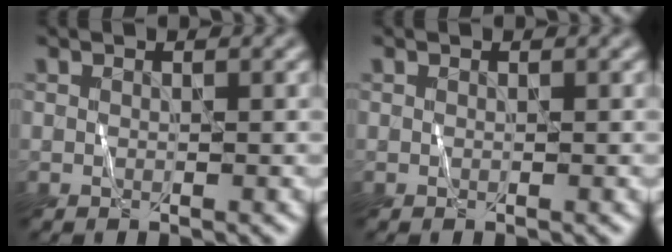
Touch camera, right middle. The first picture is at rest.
{"total": 0.0}